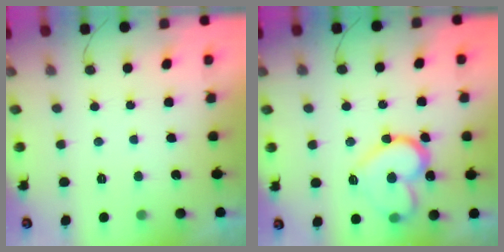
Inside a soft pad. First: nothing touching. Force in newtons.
{"total": 15.5, "press": 15.4, "slide": 1.5}